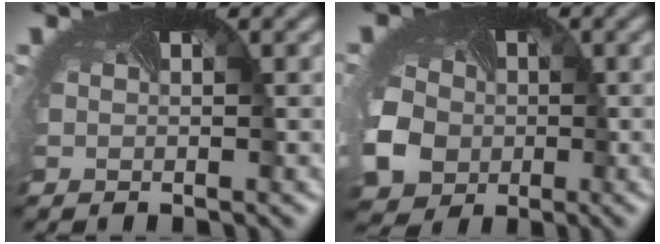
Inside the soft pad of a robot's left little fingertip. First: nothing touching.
{"total": 8.3, "force": [-2.3, 6.7, 4.3], "torque": [-0.101, -0.026, -0.036]}